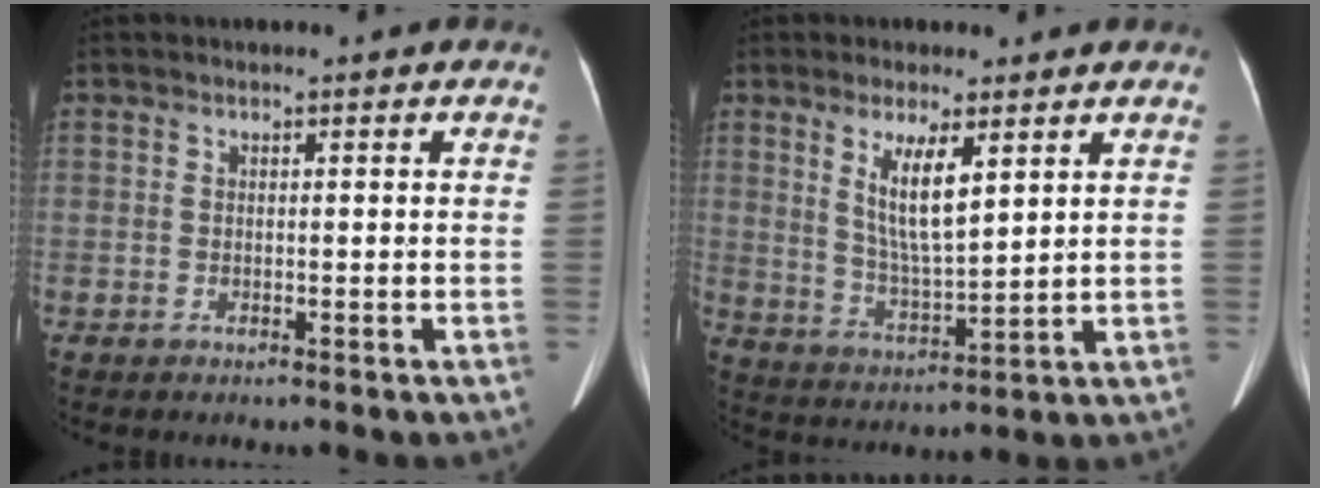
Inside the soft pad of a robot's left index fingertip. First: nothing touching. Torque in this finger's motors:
{"motor_torque": [0.88, -0.81, 0.21, 0.18]}